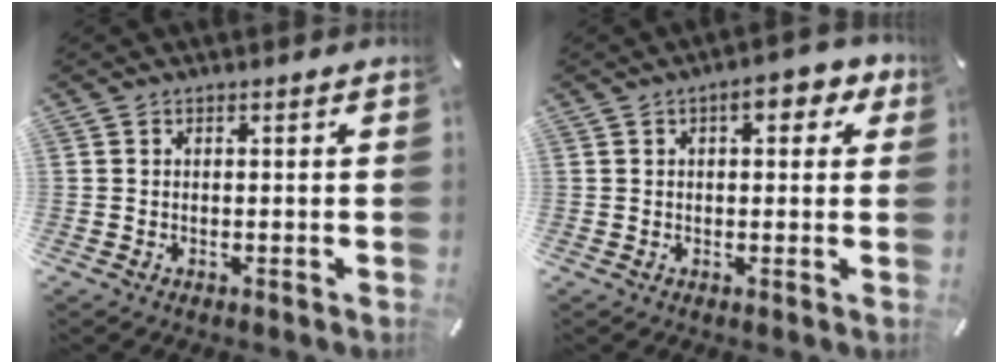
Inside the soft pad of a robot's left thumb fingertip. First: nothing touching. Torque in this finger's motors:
{"motor_torque": [1.13, 0.91, 0.88, -0.30, 0.09]}